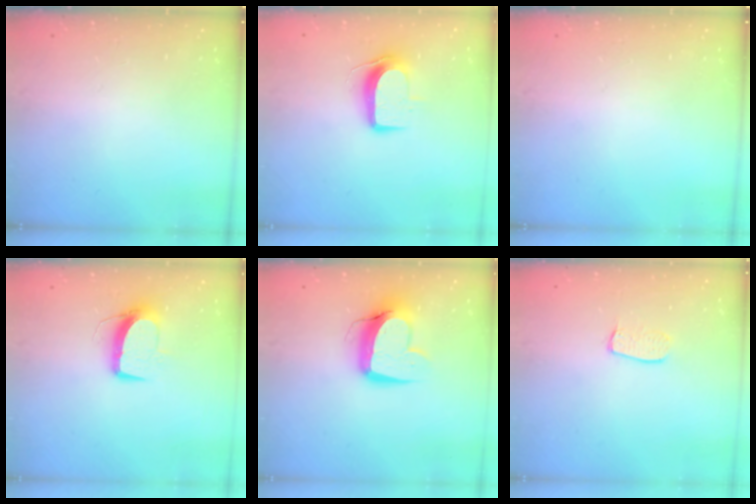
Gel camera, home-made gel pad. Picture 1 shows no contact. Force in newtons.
{"total": 9.3, "press": 9.3, "slide": 1.1}
{"total": 0.0}
{"total": 10.2, "press": 10.2, "slide": 0.5}
{"total": 12.3, "press": 12.2, "slide": 1.3}
{"total": 6.6, "press": 6.6, "slide": 0.4}